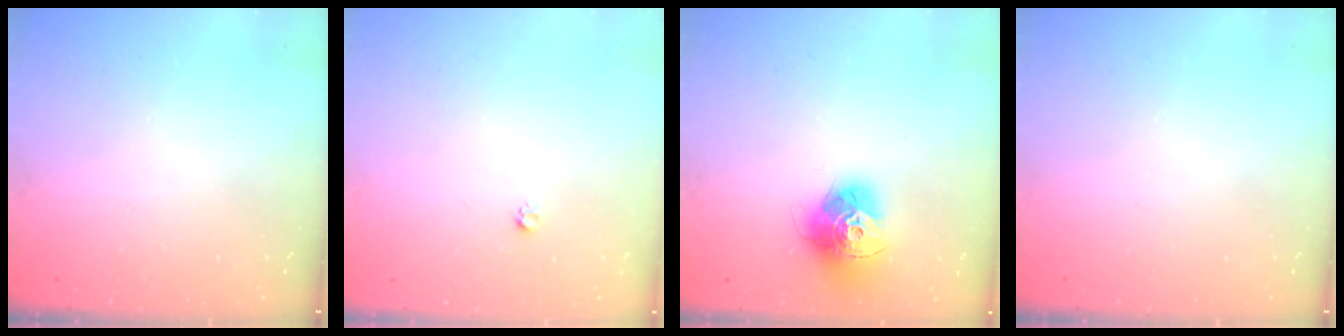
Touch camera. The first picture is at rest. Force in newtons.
{"total": 2.7, "press": 2.7, "slide": 0.3}
{"total": 14.1, "press": 14.1, "slide": 1.3}
{"total": 0.0}